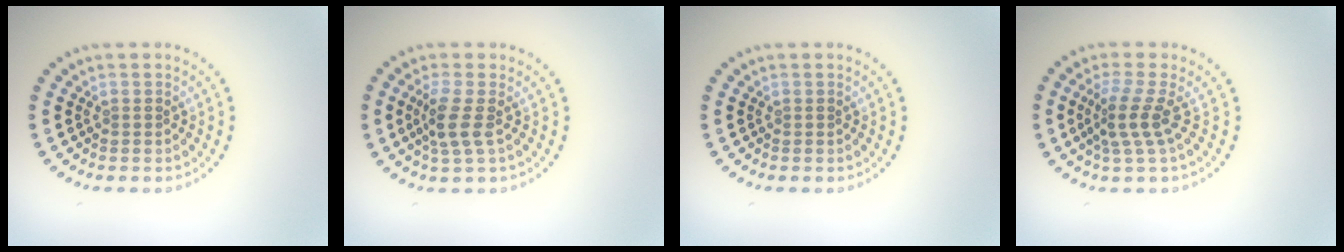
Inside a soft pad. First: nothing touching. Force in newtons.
{"total": 2.6, "press": 2.1, "slide": 1.6}
{"total": 0.0}
{"total": 2.9, "press": 2.0, "slide": 2.1}